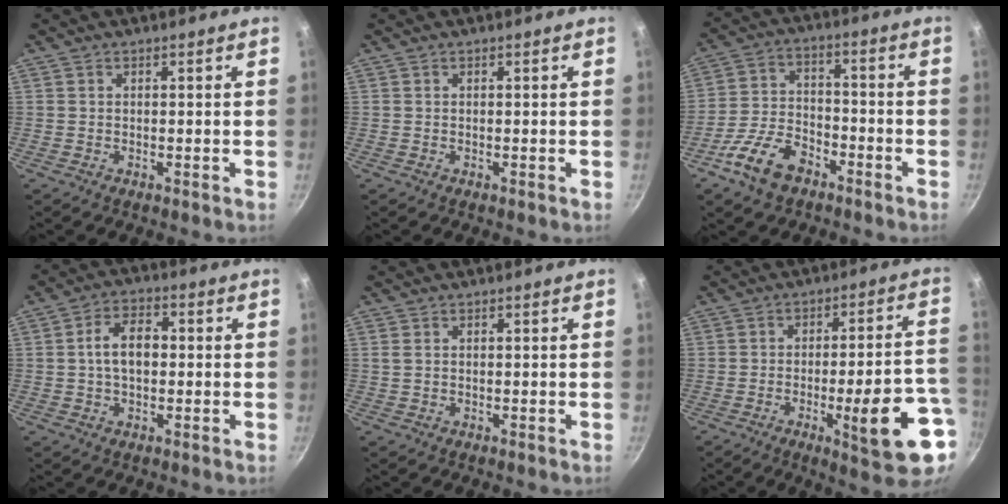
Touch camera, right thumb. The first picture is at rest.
{"total": 0.0}
{"total": 10.9, "force": [-6.6, 6.1, 6.2], "torque": [-0.105, 0.044, -0.129]}
{"total": 7.6, "force": [0.3, 4.8, 5.9], "torque": [-0.087, 0.021, -0.002]}
{"total": 1.1, "force": [0.4, 0.7, 0.7], "torque": [-0.016, 0.002, 0.009]}
{"total": 16.3, "force": [-5.6, 4.1, 14.8], "torque": [-0.174, 0.030, -0.069]}